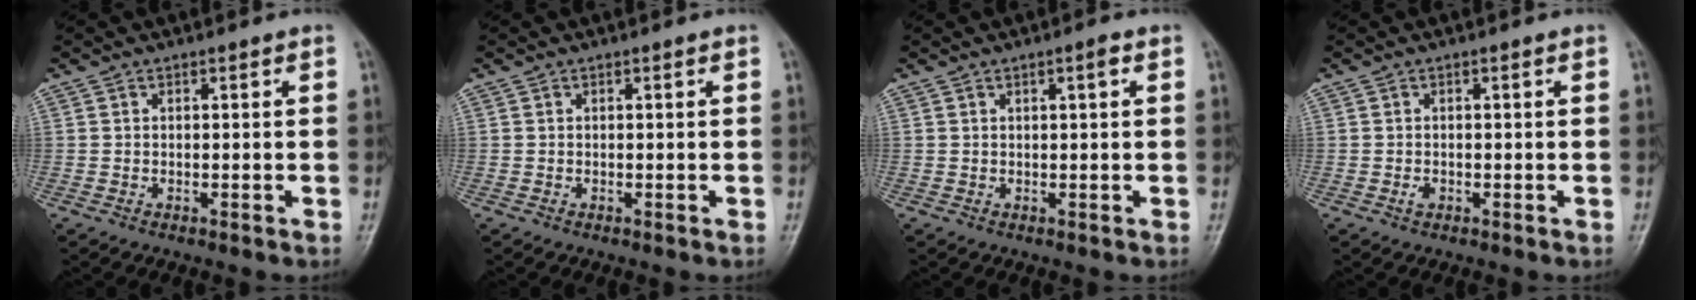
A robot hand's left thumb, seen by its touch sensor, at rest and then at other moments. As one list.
[{"total": 0.0}, {"total": 1.6, "force": [0.7, 0.2, 1.5], "torque": [-0.024, 0.001, 0.009]}, {"total": 0.9, "force": [-0.3, 0.6, 0.6], "torque": [-0.008, 0.000, -0.005]}]